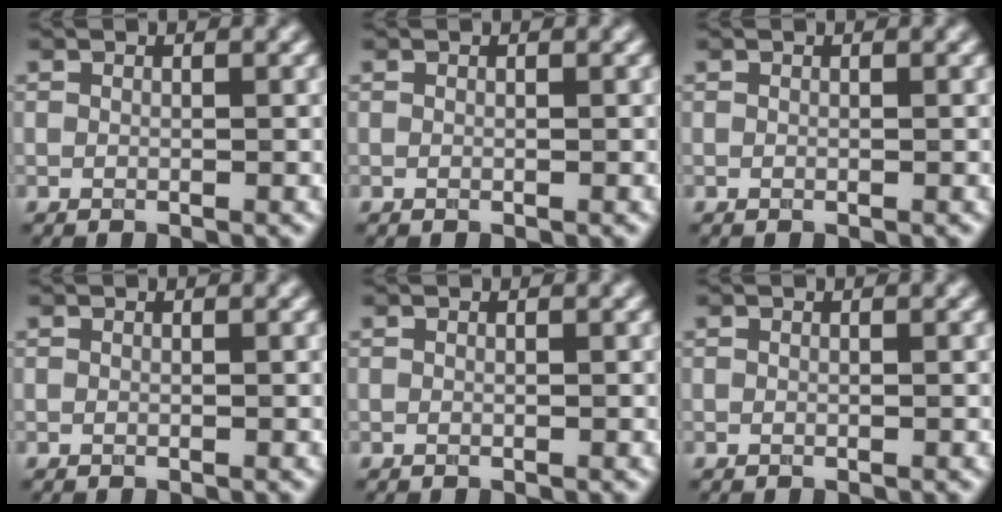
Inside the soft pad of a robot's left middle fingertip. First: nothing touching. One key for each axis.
{"total": 0.0}
{"total": 0.0}
{"total": 0.0}
{"total": 0.0}
{"total": 0.0}